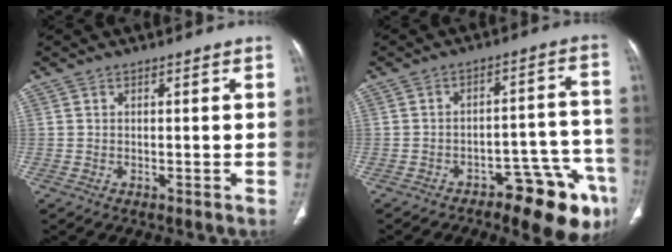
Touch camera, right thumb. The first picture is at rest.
{"total": 14.6, "force": [-9.4, 4.8, 10.0], "torque": [-0.062, 0.075, -0.126]}